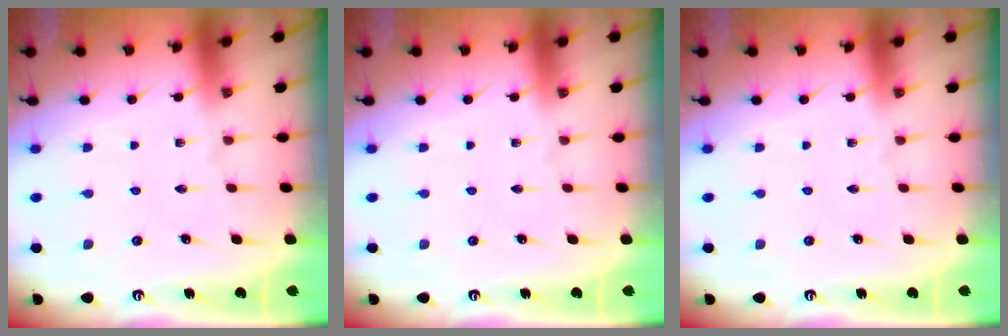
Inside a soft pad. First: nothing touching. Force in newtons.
{"total": 0.0}
{"total": 0.0}